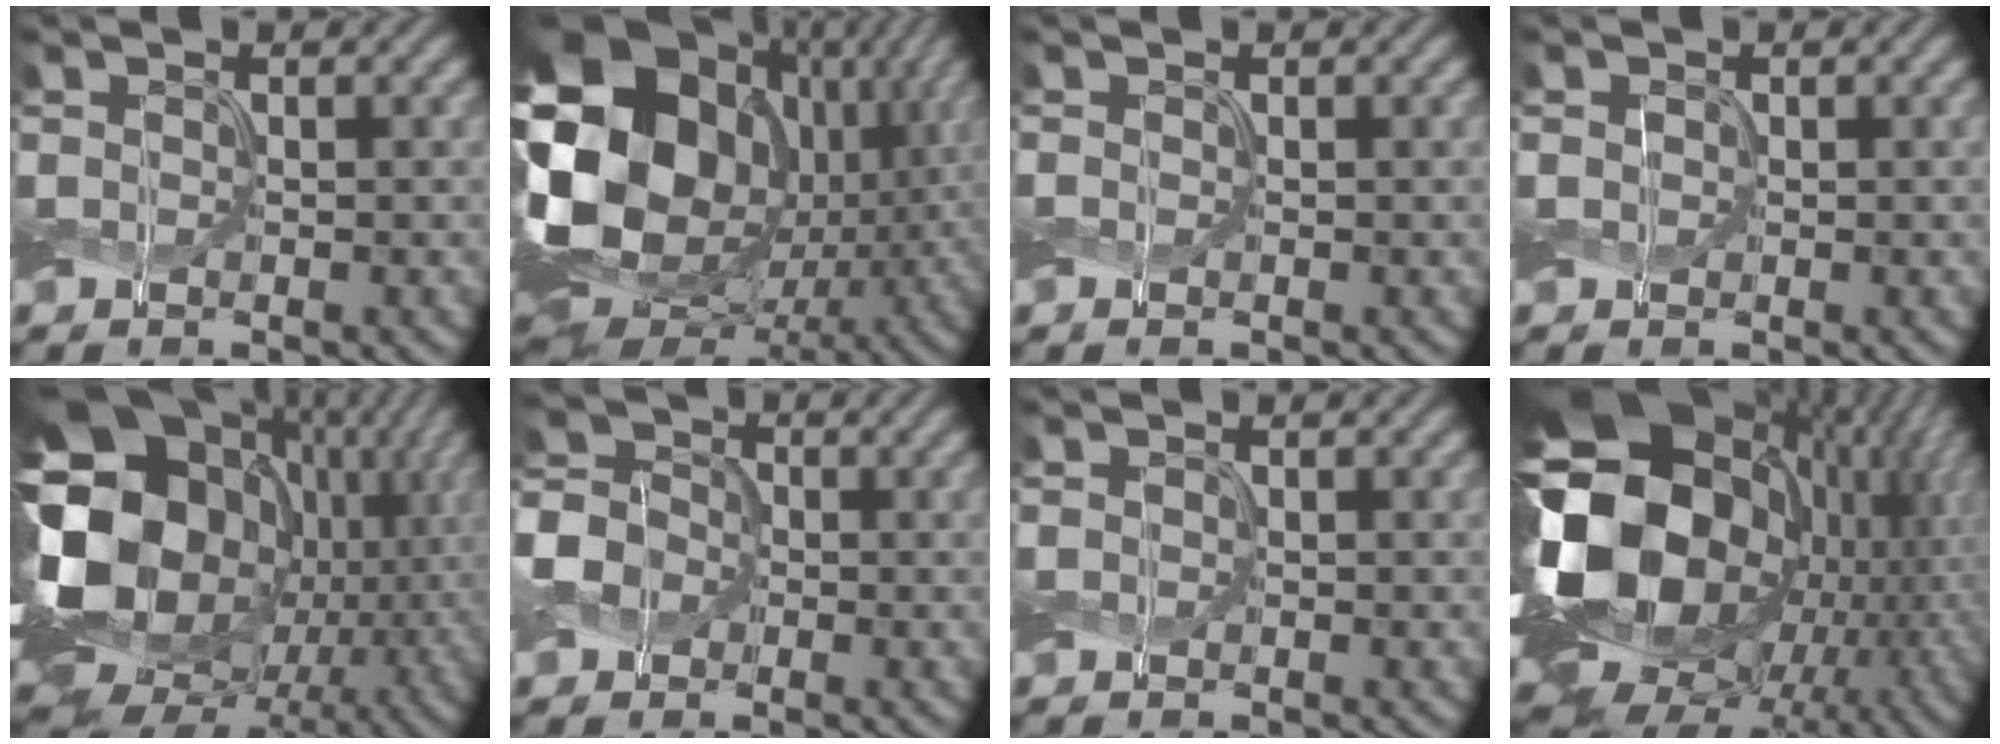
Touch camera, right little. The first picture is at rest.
{"total": 22.4, "force": [2.8, 18.0, 13.0], "torque": [-0.261, -0.004, 0.035]}
{"total": 0.0}
{"total": 0.7, "force": [0.0, 0.7, 0.2], "torque": [-0.004, 0.000, -0.001]}
{"total": 20.7, "force": [0.6, 16.5, 12.4], "torque": [-0.249, -0.026, 0.012]}
{"total": 4.7, "force": [-1.5, 3.9, 2.0], "torque": [-0.045, 0.005, -0.039]}
{"total": 0.0}
{"total": 20.8, "force": [-0.2, 15.4, 14.0], "torque": [-0.291, -0.036, 0.012]}